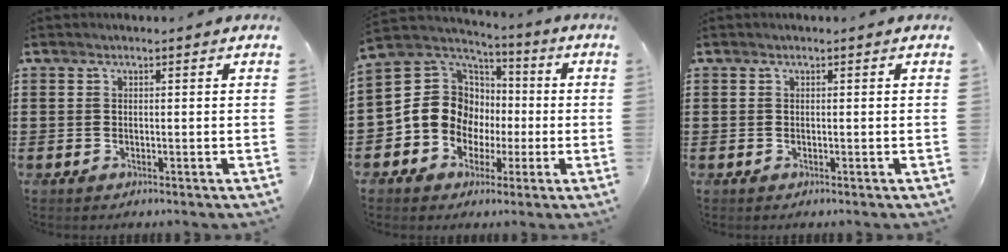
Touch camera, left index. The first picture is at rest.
{"total": 11.6, "force": [-0.9, 10.6, 4.6], "torque": [-0.130, -0.001, -0.016]}
{"total": 0.0}